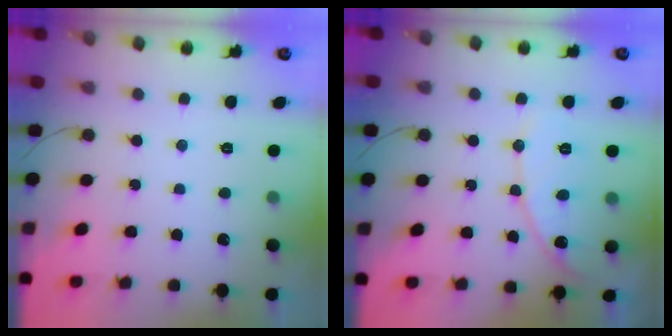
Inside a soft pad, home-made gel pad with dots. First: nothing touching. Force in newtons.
{"total": 10.1, "press": 10.1, "slide": 0.8}